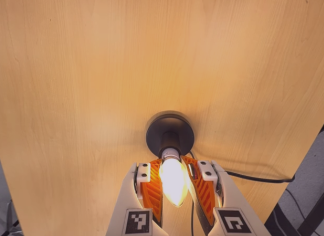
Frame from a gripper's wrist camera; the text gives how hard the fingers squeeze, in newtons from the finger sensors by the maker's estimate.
{"total": 20.7, "left": 25.7, "right": 15.7}